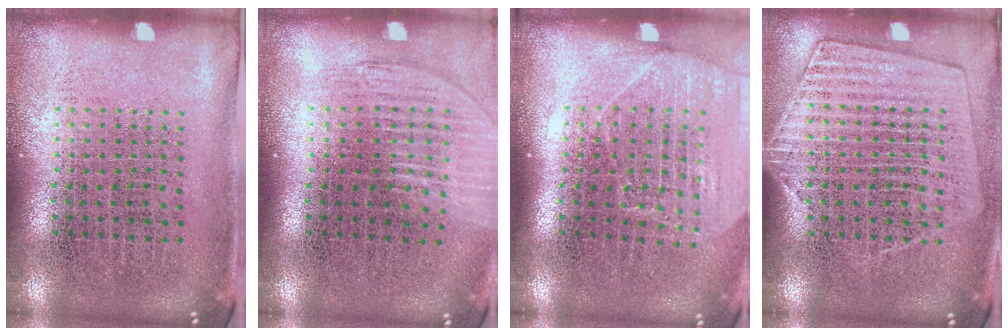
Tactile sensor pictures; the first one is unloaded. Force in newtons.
{"total": 1.2, "press": 1.1, "slide": 0.4}
{"total": 1.6, "press": 1.5, "slide": 0.5}
{"total": 1.4, "press": 1.3, "slide": 0.5}